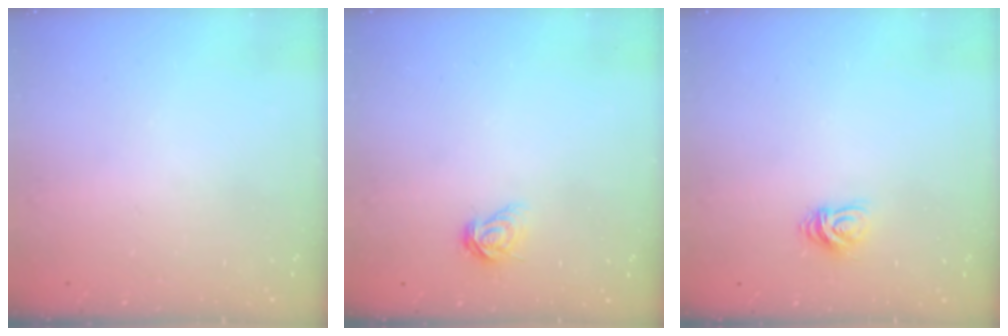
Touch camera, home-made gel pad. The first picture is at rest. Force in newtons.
{"total": 6.0, "press": 6.0, "slide": 0.4}
{"total": 5.6, "press": 5.6, "slide": 0.7}